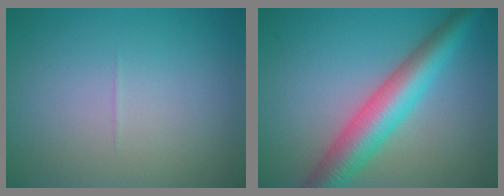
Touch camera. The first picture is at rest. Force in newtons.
{"total": 6.6, "press": 6.6, "slide": 0.1}